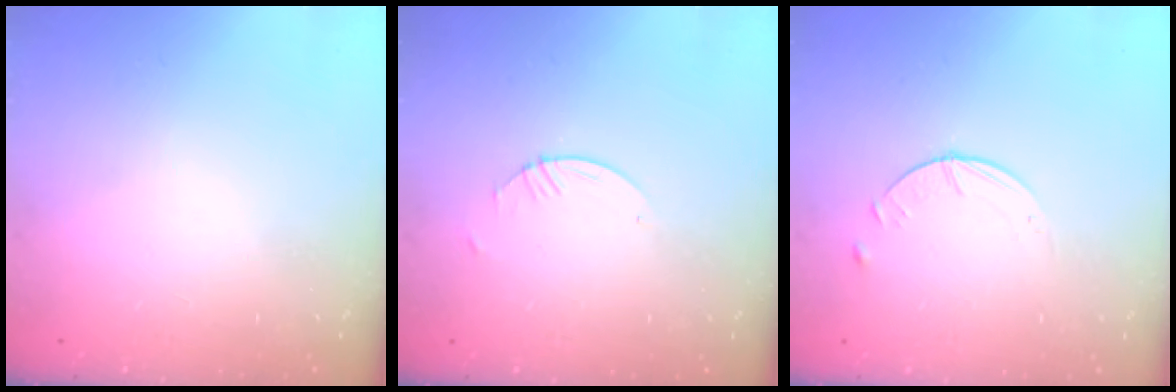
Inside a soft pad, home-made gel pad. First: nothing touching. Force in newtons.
{"total": 0.8, "press": 0.8, "slide": 0.2}
{"total": 2.6, "press": 2.5, "slide": 0.3}